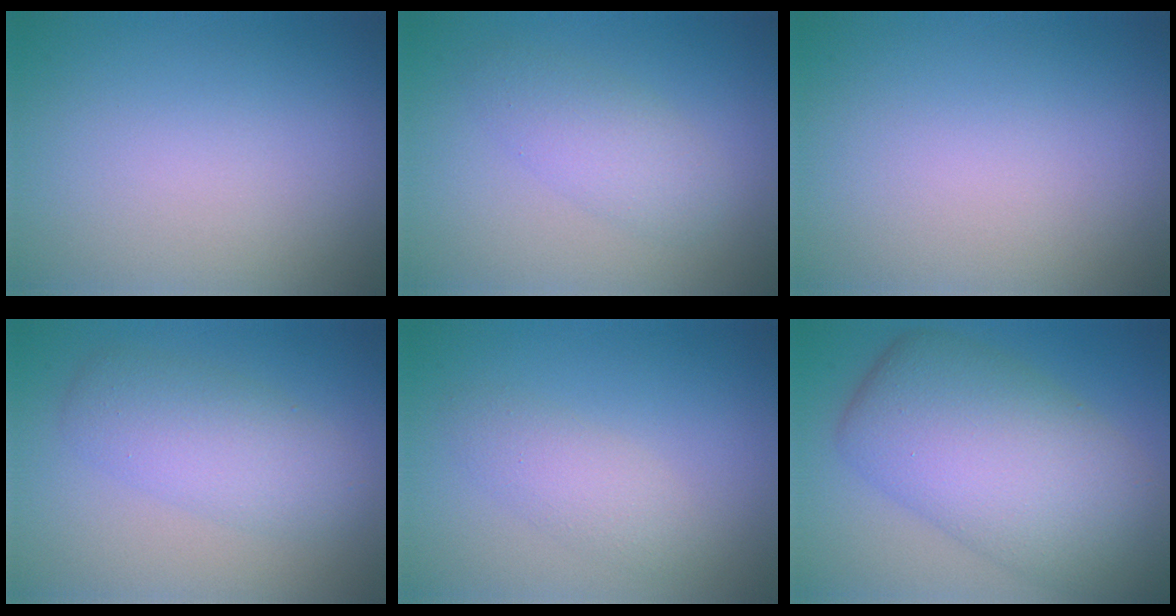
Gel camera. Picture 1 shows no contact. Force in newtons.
{"total": 2.9, "press": 2.9, "slide": 0.1}
{"total": 0.0}
{"total": 4.1, "press": 4.1, "slide": 0.1}
{"total": 2.4, "press": 2.4, "slide": 0.1}
{"total": 11.1, "press": 11.1, "slide": 0.5}